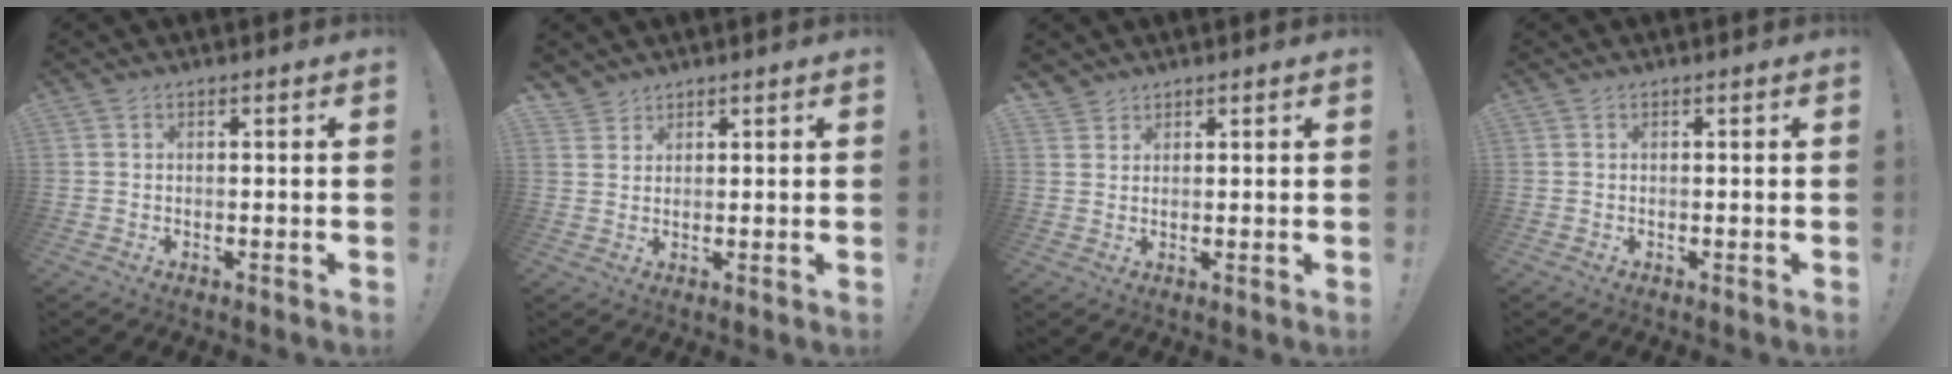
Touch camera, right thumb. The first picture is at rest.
{"total": 3.0, "force": [2.6, 1.6, 0.0], "torque": [0.005, -0.018, 0.048]}
{"total": 2.5, "force": [2.2, 1.3, 0.0], "torque": [-0.001, -0.010, 0.042]}
{"total": 0.0}